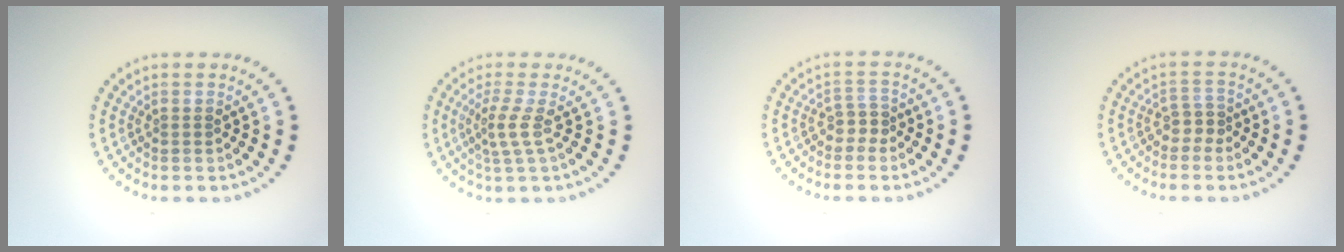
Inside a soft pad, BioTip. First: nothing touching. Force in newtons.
{"total": 2.1, "press": 1.5, "slide": 1.6}
{"total": 1.6, "press": 1.2, "slide": 1.1}
{"total": 1.6, "press": 1.2, "slide": 1.1}